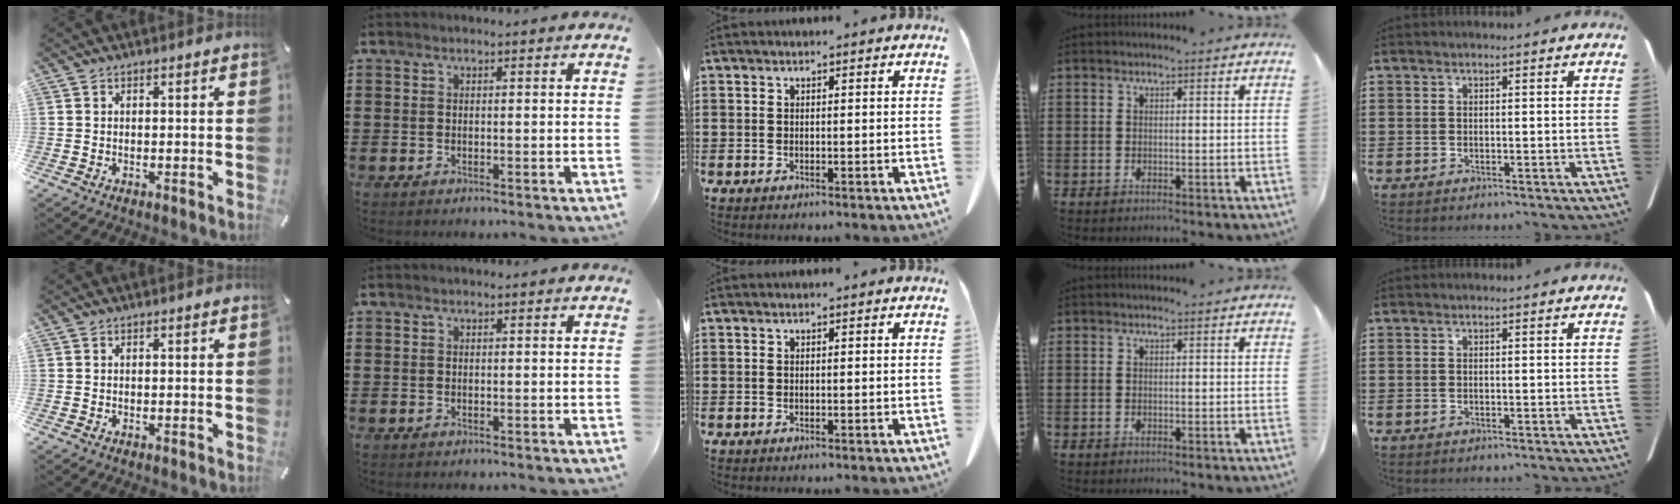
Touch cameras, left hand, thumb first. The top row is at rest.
{}